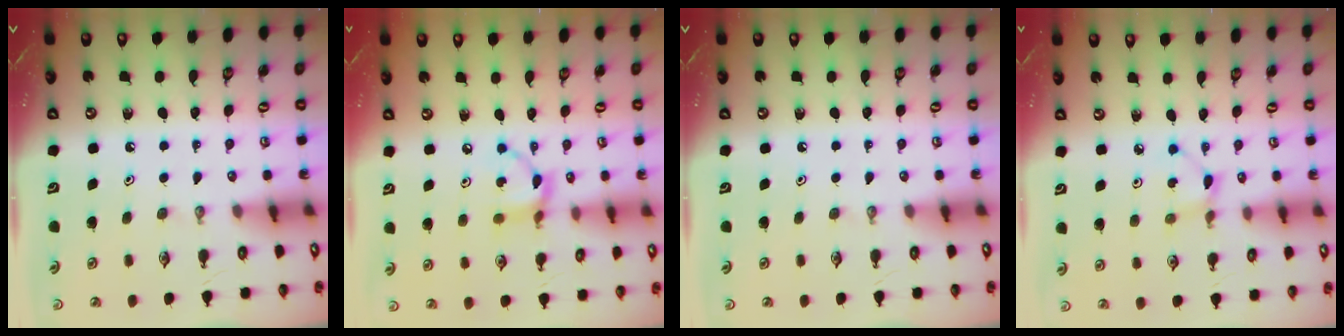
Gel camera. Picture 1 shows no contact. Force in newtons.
{"total": 7.3, "press": 7.3, "slide": 0.3}
{"total": 0.0}
{"total": 2.1, "press": 2.1, "slide": 0.3}